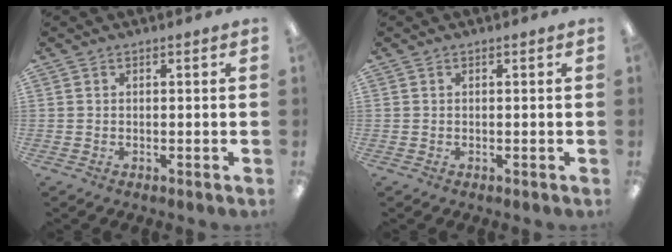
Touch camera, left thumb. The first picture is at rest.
{"total": 0.0}